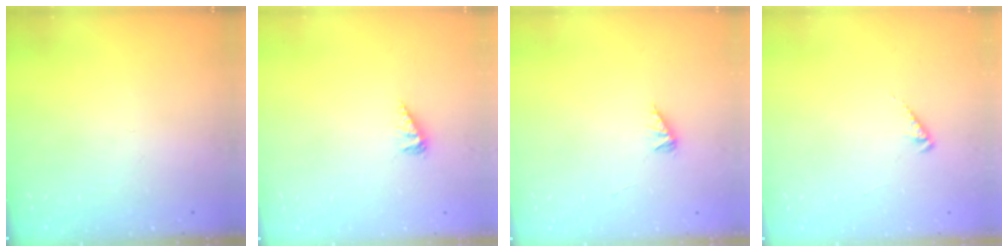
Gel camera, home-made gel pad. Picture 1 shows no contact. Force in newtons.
{"total": 2.5, "press": 2.5, "slide": 0.3}
{"total": 2.2, "press": 2.2, "slide": 0.5}
{"total": 1.9, "press": 1.8, "slide": 0.4}